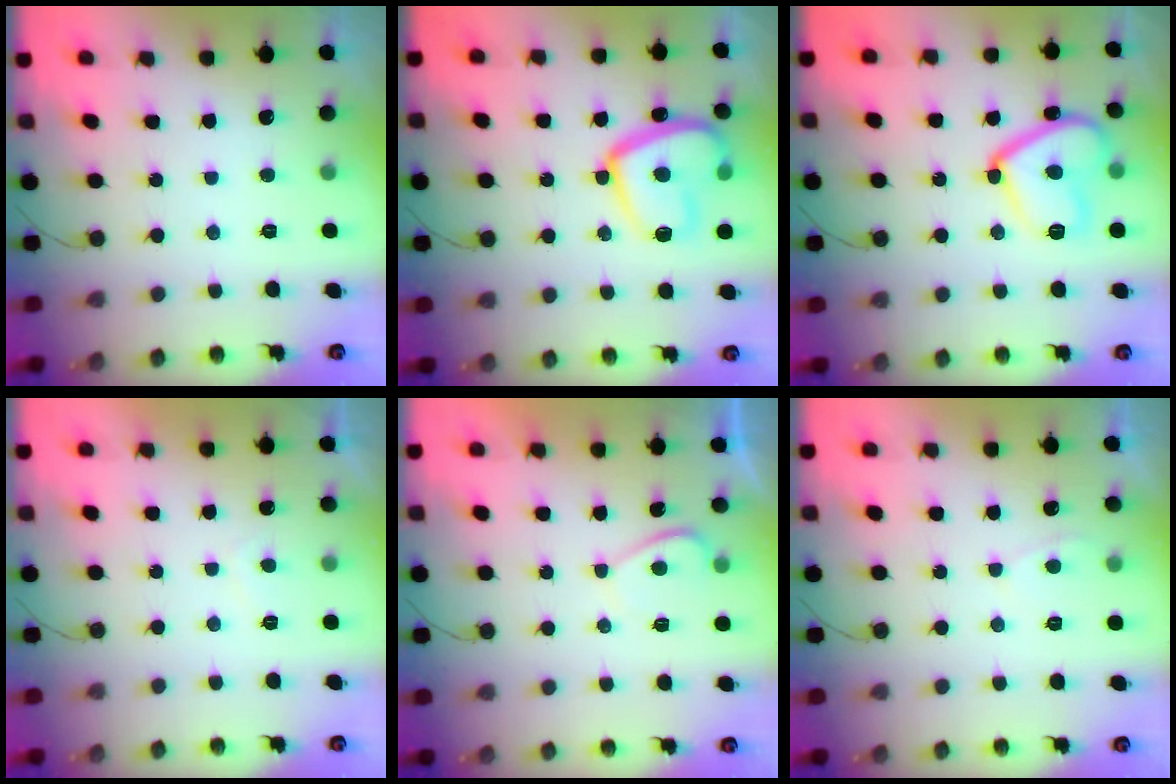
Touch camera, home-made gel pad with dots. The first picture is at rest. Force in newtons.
{"total": 17.7, "press": 17.5, "slide": 2.0}
{"total": 15.0, "press": 14.9, "slide": 1.5}
{"total": 0.9, "press": 0.7, "slide": 0.5}
{"total": 2.1, "press": 2.0, "slide": 0.7}
{"total": 2.7, "press": 2.7, "slide": 0.2}